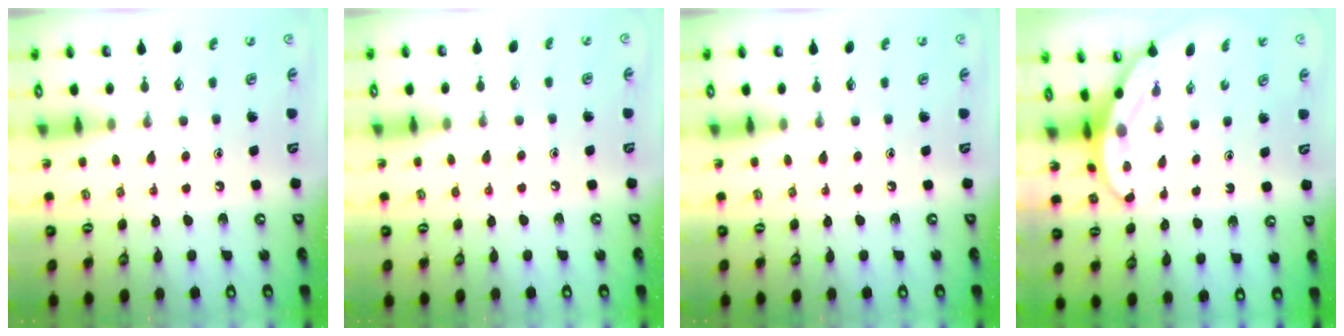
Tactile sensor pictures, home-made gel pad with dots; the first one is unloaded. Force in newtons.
{"total": 2.3, "press": 2.3, "slide": 0.3}
{"total": 0.0}
{"total": 3.4, "press": 3.4, "slide": 0.1}